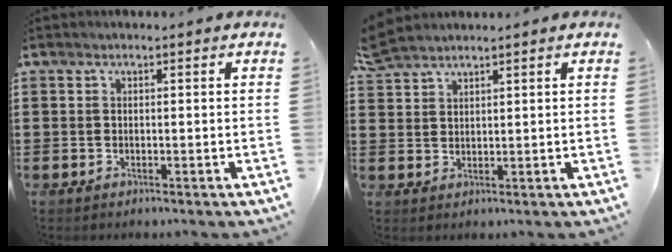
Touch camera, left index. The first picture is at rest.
{"total": 3.2, "force": [3.0, 0.7, 0.9], "torque": [-0.027, -0.003, 0.059]}